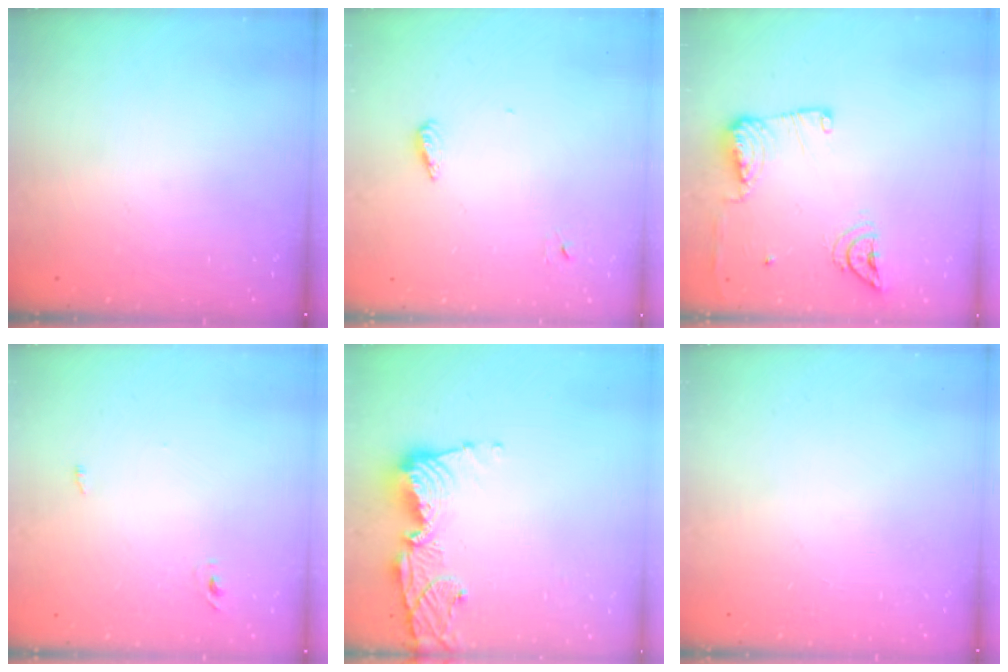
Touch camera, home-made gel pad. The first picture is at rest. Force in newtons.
{"total": 4.6, "press": 4.4, "slide": 1.0}
{"total": 12.8, "press": 12.7, "slide": 1.6}
{"total": 2.4, "press": 2.2, "slide": 1.0}
{"total": 12.9, "press": 12.8, "slide": 1.6}
{"total": 0.0}